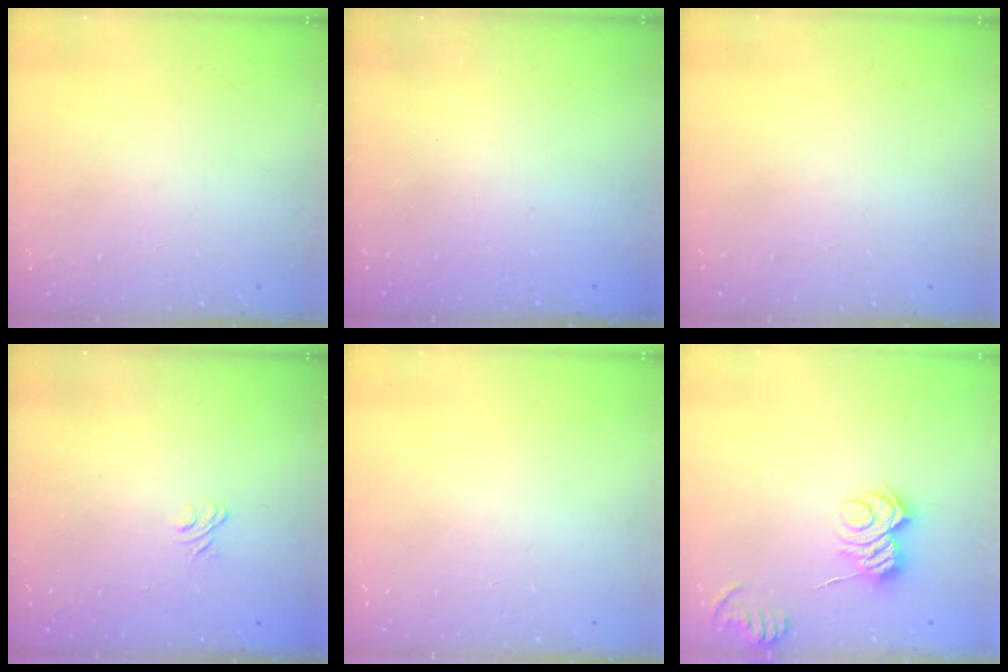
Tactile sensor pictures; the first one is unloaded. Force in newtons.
{"total": 2.6, "press": 2.5, "slide": 0.9}
{"total": 0.0}
{"total": 1.9, "press": 1.5, "slide": 1.1}
{"total": 0.0}
{"total": 8.3, "press": 8.2, "slide": 0.8}